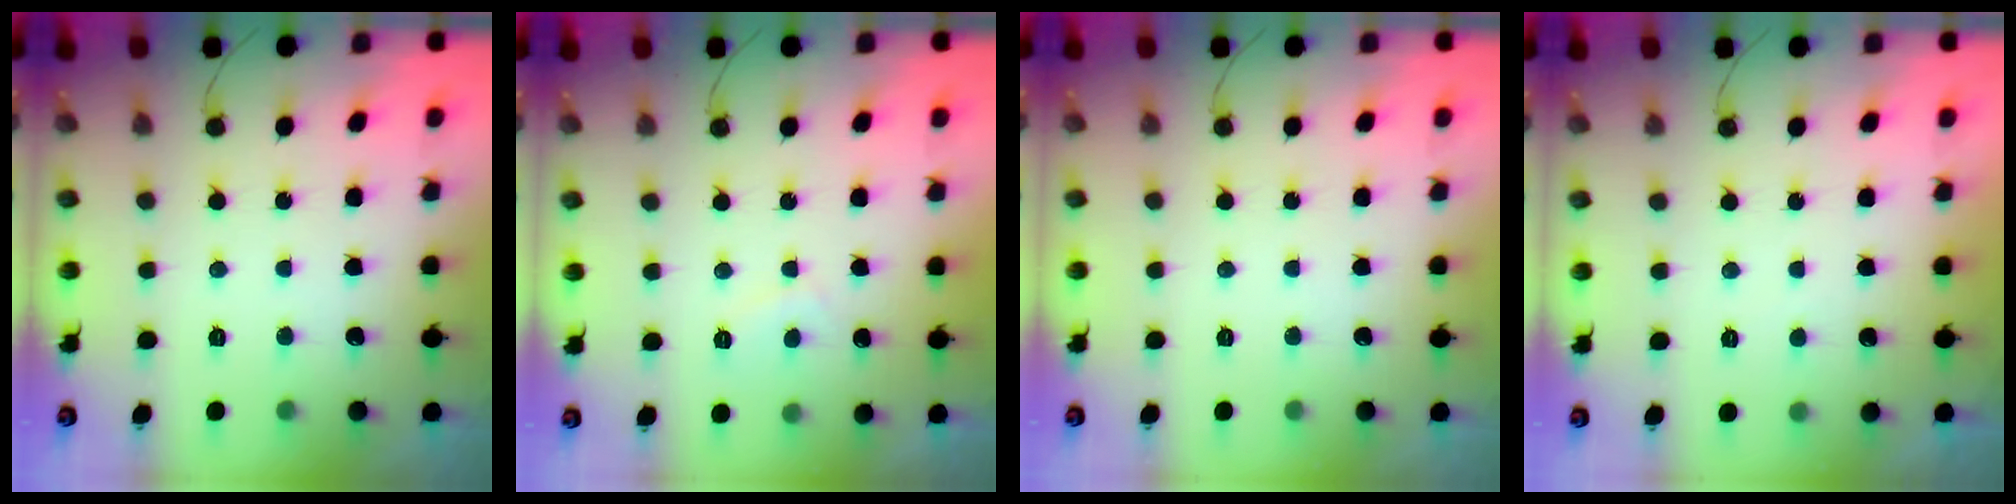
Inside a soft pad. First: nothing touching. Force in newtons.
{"total": 2.0, "press": 1.9, "slide": 0.7}
{"total": 0.0}
{"total": 0.8, "press": 0.7, "slide": 0.5}